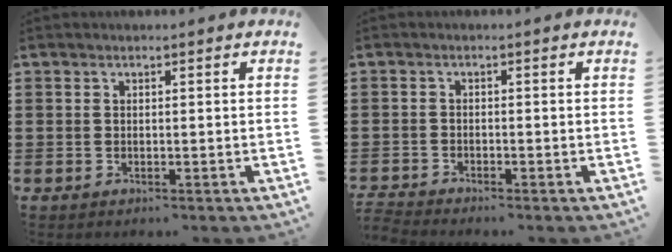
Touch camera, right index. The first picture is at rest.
{"total": 1.6, "force": [-1.6, -0.2, 0.0], "torque": [-0.002, -0.002, -0.034]}